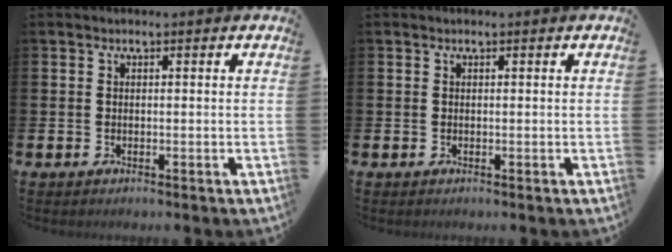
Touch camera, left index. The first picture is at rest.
{"total": 0.0}